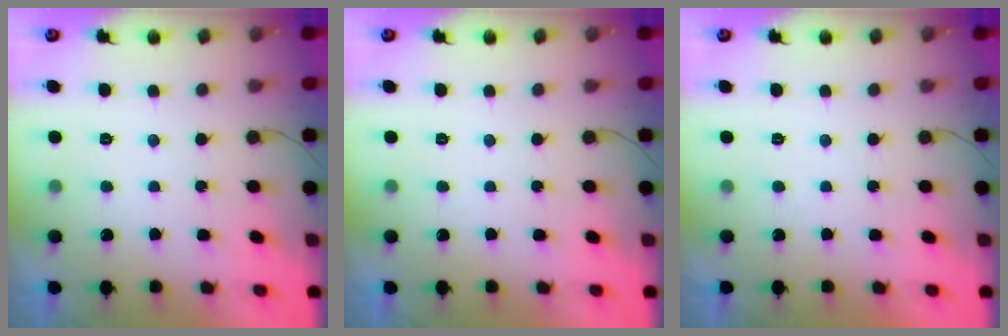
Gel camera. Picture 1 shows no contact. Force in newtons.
{"total": 0.0}
{"total": 1.8, "press": 1.8, "slide": 0.1}